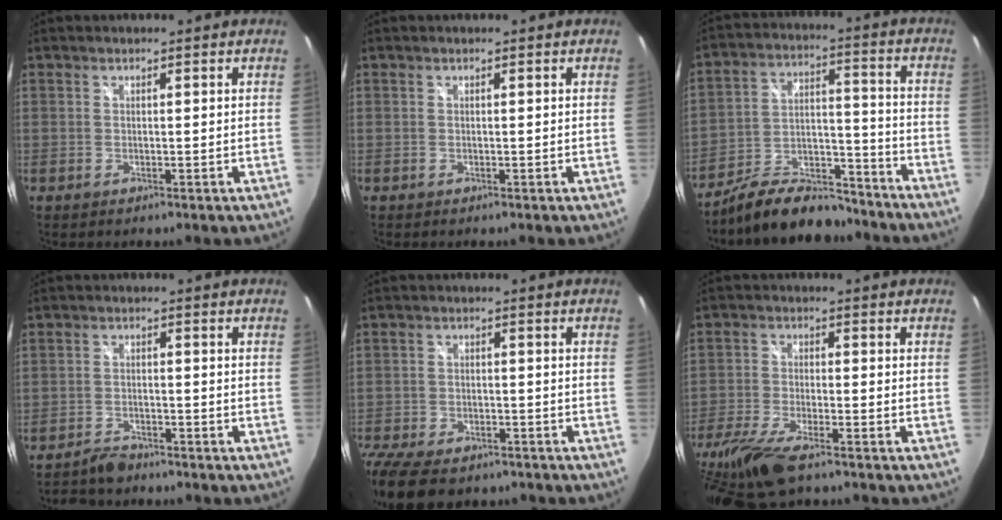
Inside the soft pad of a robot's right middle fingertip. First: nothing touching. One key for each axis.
{"total": 0.0}
{"total": 13.4, "fx": -11.5, "fy": 4.3, "fz": 5.5, "tx": -0.104, "ty": 0.022, "tz": -0.185}
{"total": 4.4, "fx": -4.0, "fy": 1.5, "fz": 0.9, "tx": -0.037, "ty": 0.001, "tz": -0.070}
{"total": 15.0, "fx": -11.5, "fy": 6.4, "fz": 7.2, "tx": -0.187, "ty": -0.034, "tz": -0.188}
{"total": 15.1, "fx": -11.3, "fy": 3.9, "fz": 9.2, "tx": -0.215, "ty": -0.053, "tz": -0.211}